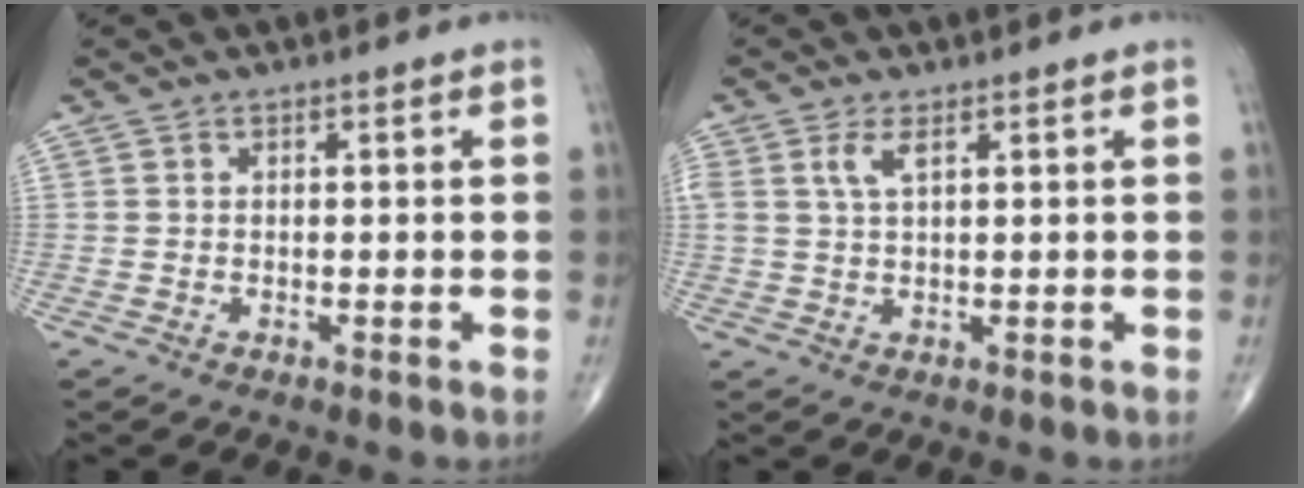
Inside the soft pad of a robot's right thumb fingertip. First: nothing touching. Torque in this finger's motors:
{"motor_torque": [0.05, 0.07, 0.55, 0.27, -0.03]}